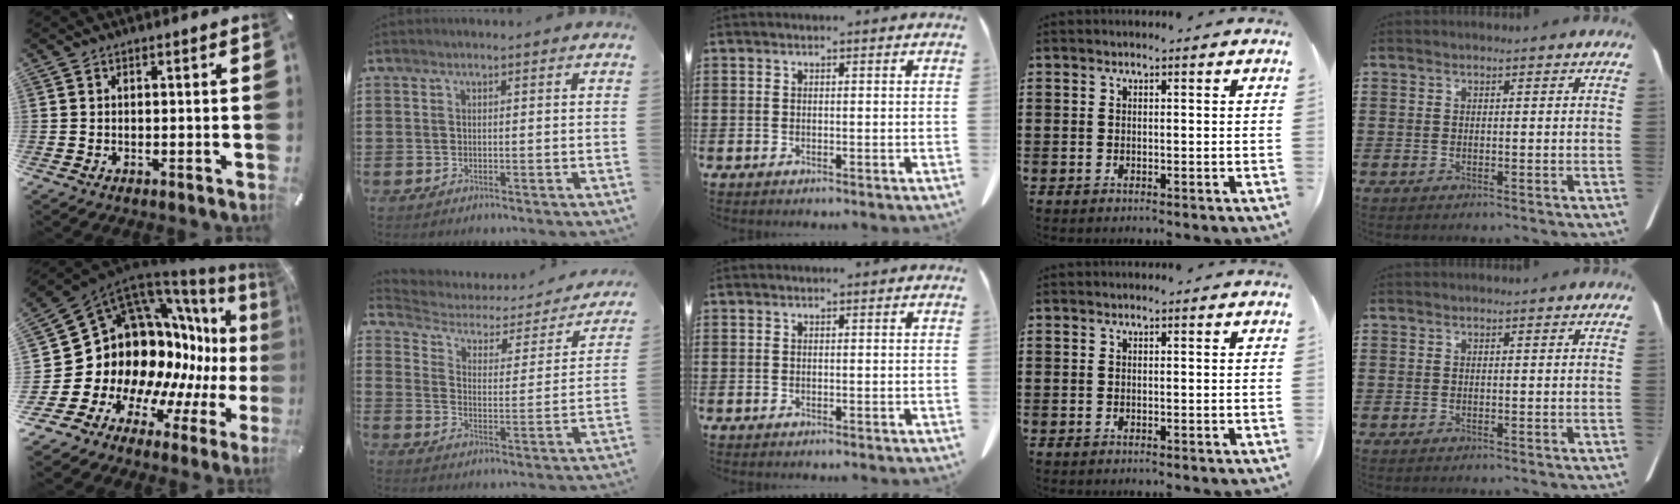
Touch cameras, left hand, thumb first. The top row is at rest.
{"thumb": {"total": 20.1, "force": [3.0, 16.1, 11.6], "torque": [-0.175, -0.115, 0.108]}, "index": {"total": 3.0, "force": [1.8, 1.9, 1.5], "torque": [-0.045, -0.015, 0.022]}}